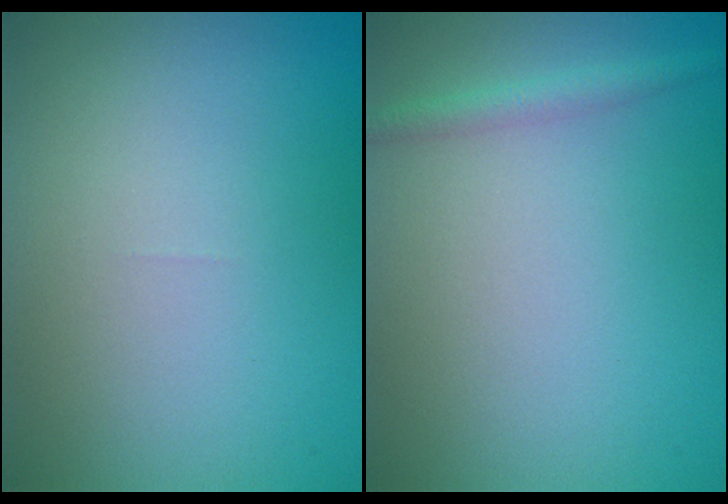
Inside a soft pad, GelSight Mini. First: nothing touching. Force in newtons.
{"total": 1.4, "press": 1.4, "slide": 0.0}